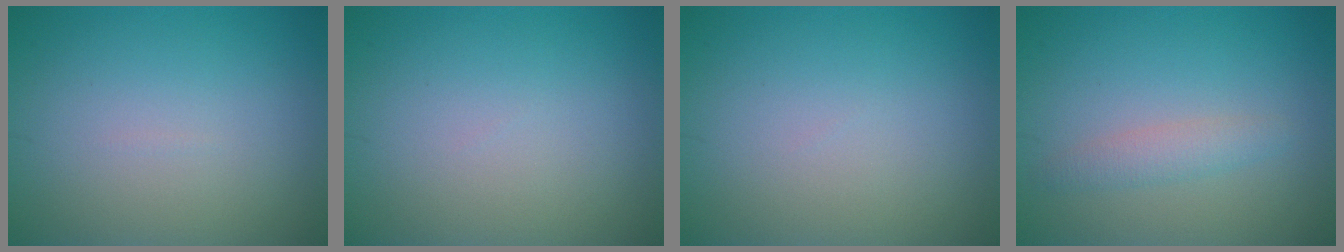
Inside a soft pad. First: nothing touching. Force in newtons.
{"total": 0.0}
{"total": 0.0}
{"total": 1.8, "press": 1.8, "slide": 0.1}